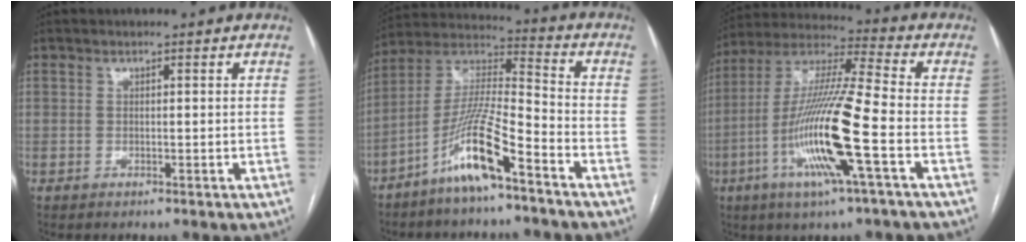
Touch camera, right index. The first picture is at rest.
{"total": 12.3, "force": [-7.3, 0.9, 9.9], "torque": [-0.201, -0.005, -0.146]}
{"total": 17.3, "force": [-5.4, 0.2, 16.4], "torque": [-0.330, -0.011, -0.107]}